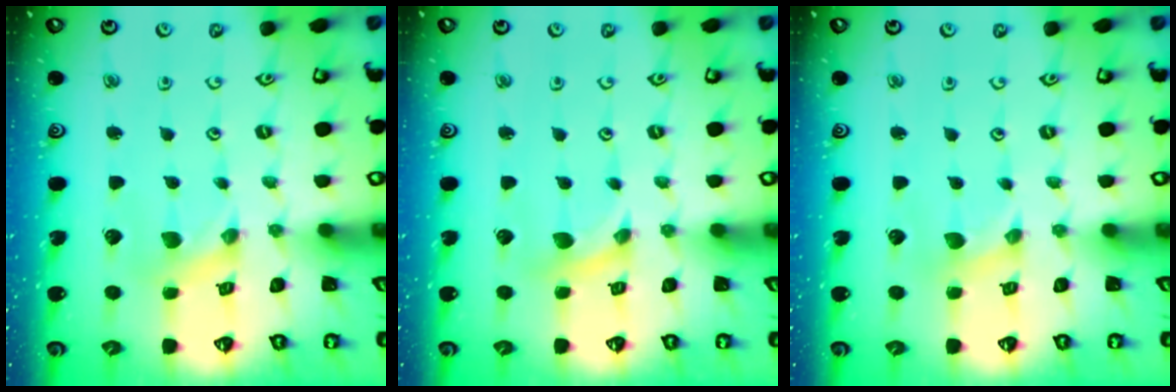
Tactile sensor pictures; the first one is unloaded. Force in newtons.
{"total": 0.6, "press": 0.5, "slide": 0.1}
{"total": 0.0}